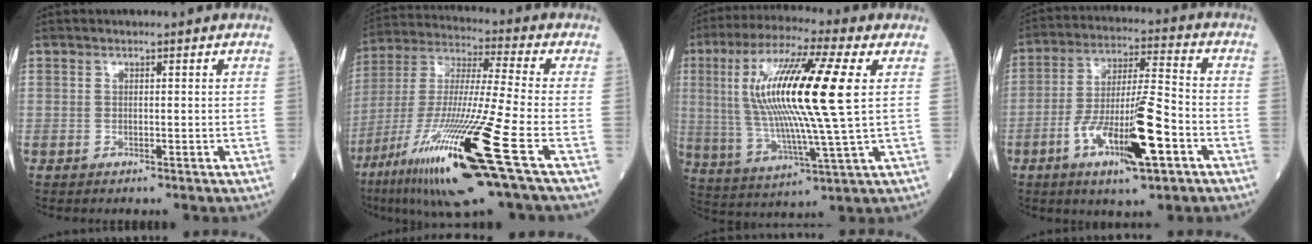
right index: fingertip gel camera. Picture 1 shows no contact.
{"total": 21.6, "force": [-10.1, -0.5, 19.1], "torque": [-0.384, -0.054, -0.189]}
{"total": 19.4, "force": [3.8, 0.7, 19.0], "torque": [-0.380, 0.008, 0.055]}
{"total": 13.9, "force": [-5.4, 1.9, 12.6], "torque": [-0.233, -0.006, -0.091]}